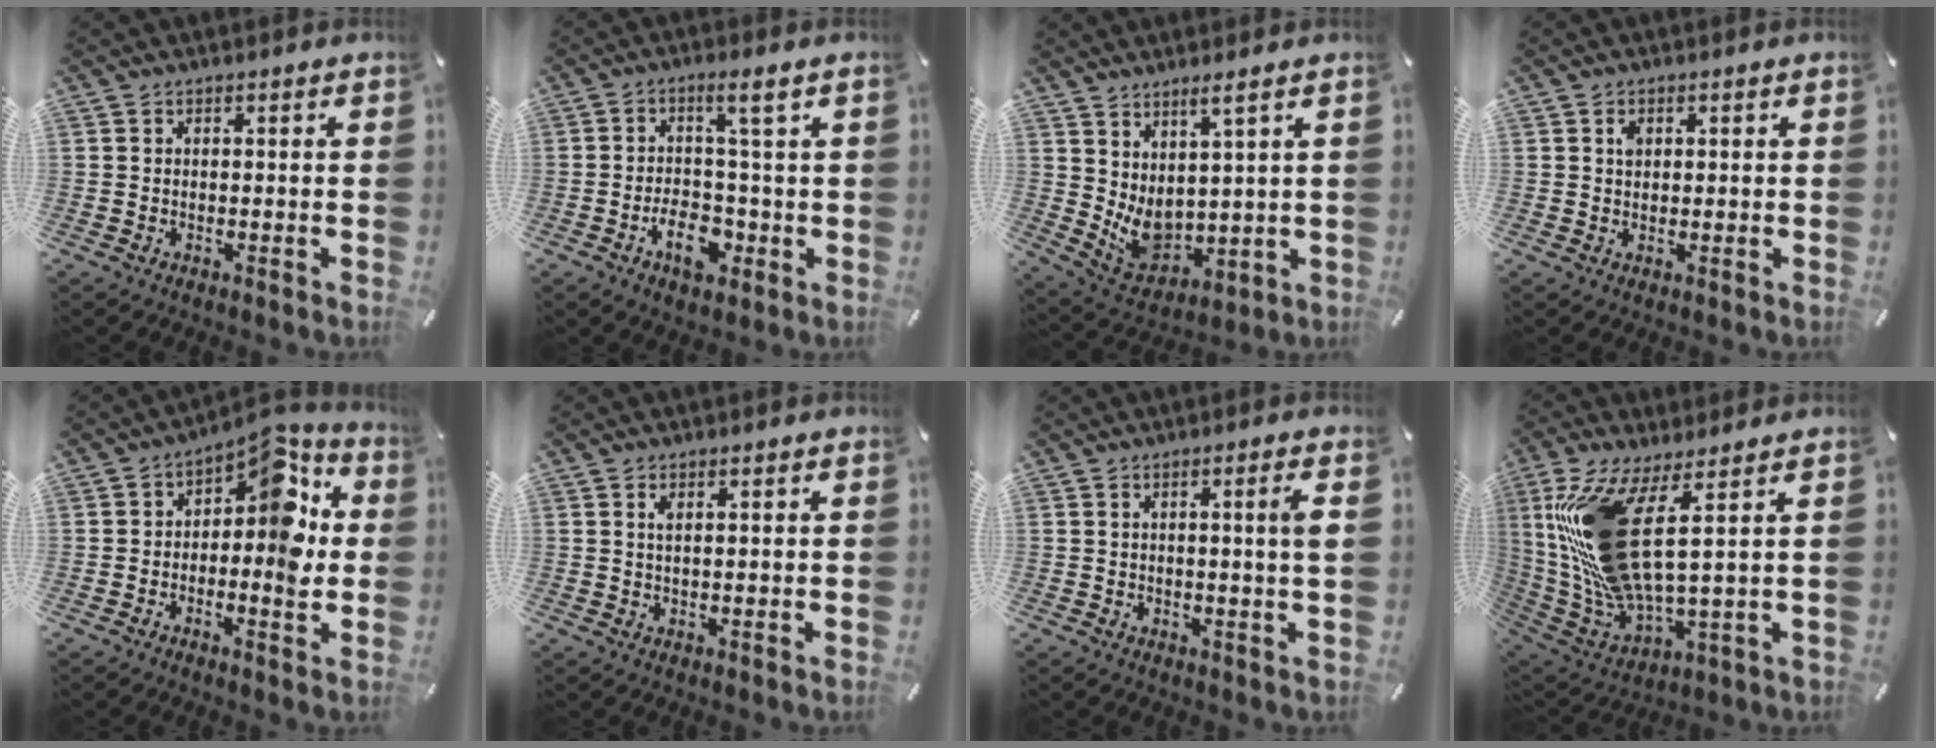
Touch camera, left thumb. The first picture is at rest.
{"total": 8.9, "force": [-1.5, 4.7, 7.3], "torque": [-0.107, 0.006, -0.027]}
{"total": 5.9, "force": [2.4, 3.5, 4.1], "torque": [-0.097, -0.044, 0.048]}
{"total": 1.7, "force": [0.5, 1.2, 0.9], "torque": [-0.005, -0.003, 0.006]}
{"total": 10.4, "force": [2.4, 5.5, 8.5], "torque": [-0.092, -0.044, 0.034]}
{"total": 1.6, "force": [0.7, 0.5, 1.3], "torque": [-0.028, -0.001, 0.012]}
{"total": 4.5, "force": [0.9, -0.2, 4.4], "torque": [-0.081, -0.005, 0.010]}
{"total": 20.0, "force": [5.9, 6.8, 17.8], "torque": [-0.384, -0.027, 0.099]}